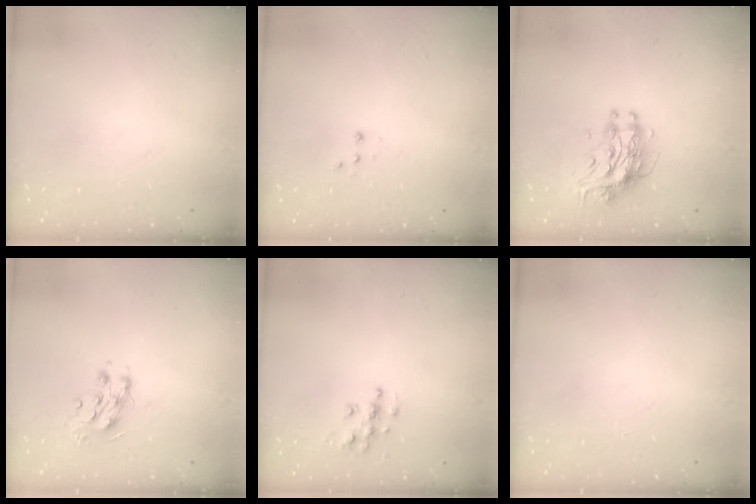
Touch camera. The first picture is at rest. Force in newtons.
{"total": 2.8, "press": 2.7, "slide": 0.7}
{"total": 9.7, "press": 9.6, "slide": 0.9}
{"total": 8.4, "press": 8.4, "slide": 0.2}
{"total": 6.3, "press": 6.3, "slide": 0.3}
{"total": 0.0}